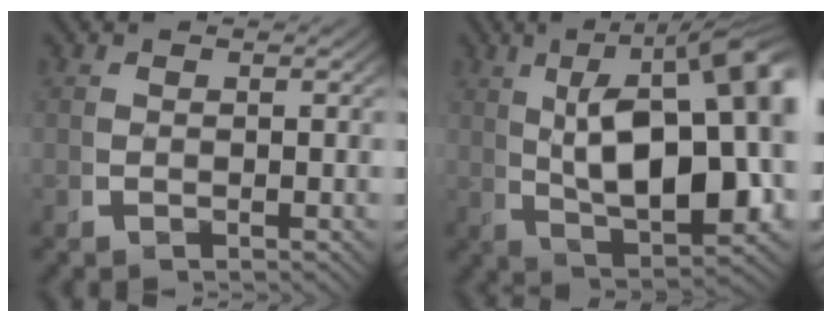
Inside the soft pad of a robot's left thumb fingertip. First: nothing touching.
{"total": 17.5, "force": [0.1, 9.3, 14.8], "torque": [-0.229, -0.023, 0.017]}